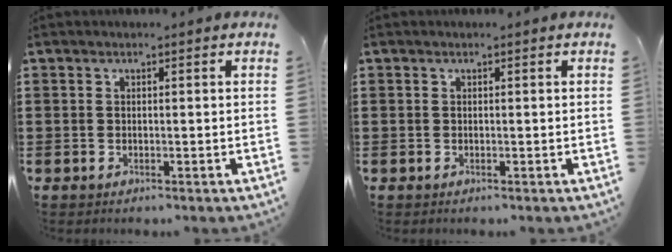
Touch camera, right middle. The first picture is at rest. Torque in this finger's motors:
{"motor_torque": [-1.18, -0.96, 0.00, 0.00]}